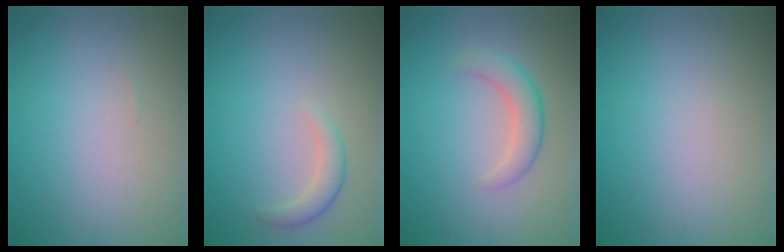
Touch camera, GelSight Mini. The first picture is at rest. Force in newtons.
{"total": 1.9, "press": 1.9, "slide": 0.2}
{"total": 2.1, "press": 2.0, "slide": 0.2}
{"total": 0.0}